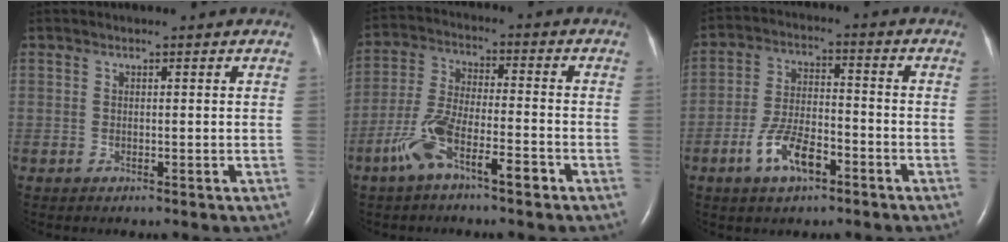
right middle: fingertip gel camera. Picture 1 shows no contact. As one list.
[{"total": 8.8, "force": [-5.1, 2.1, 6.8], "torque": [-0.147, 0.008, -0.095]}, {"total": 8.2, "force": [-4.3, 3.2, 6.1], "torque": [-0.129, 0.004, -0.080]}]